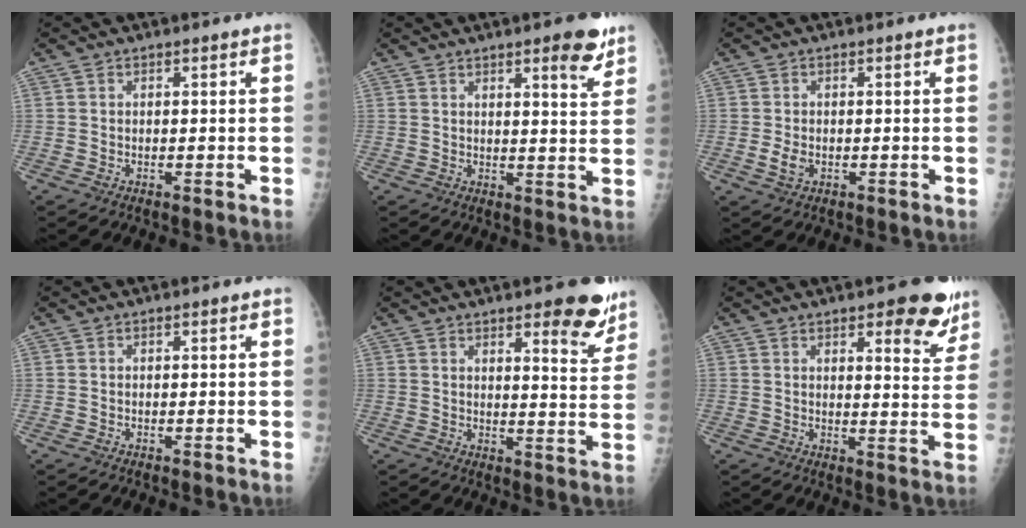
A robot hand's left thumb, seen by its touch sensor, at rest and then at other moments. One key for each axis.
{"total": 6.8, "fx": 4.3, "fy": 1.4, "fz": 5.0, "tx": -0.056, "ty": -0.025, "tz": 0.054}
{"total": 2.4, "fx": -0.4, "fy": 1.5, "fz": 1.8, "tx": -0.035, "ty": -0.002, "tz": -0.006}
{"total": 0.0}
{"total": 9.8, "fx": 6.5, "fy": 2.6, "fz": 6.8, "tx": -0.055, "ty": -0.040, "tz": 0.082}
{"total": 10.6, "fx": 6.7, "fy": 3.6, "fz": 7.5, "tx": -0.053, "ty": -0.035, "tz": 0.081}